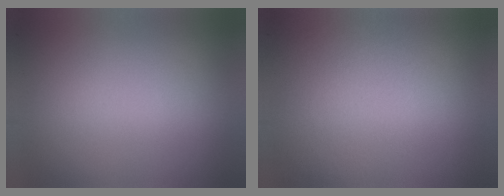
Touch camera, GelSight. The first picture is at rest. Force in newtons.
{"total": 2.7}